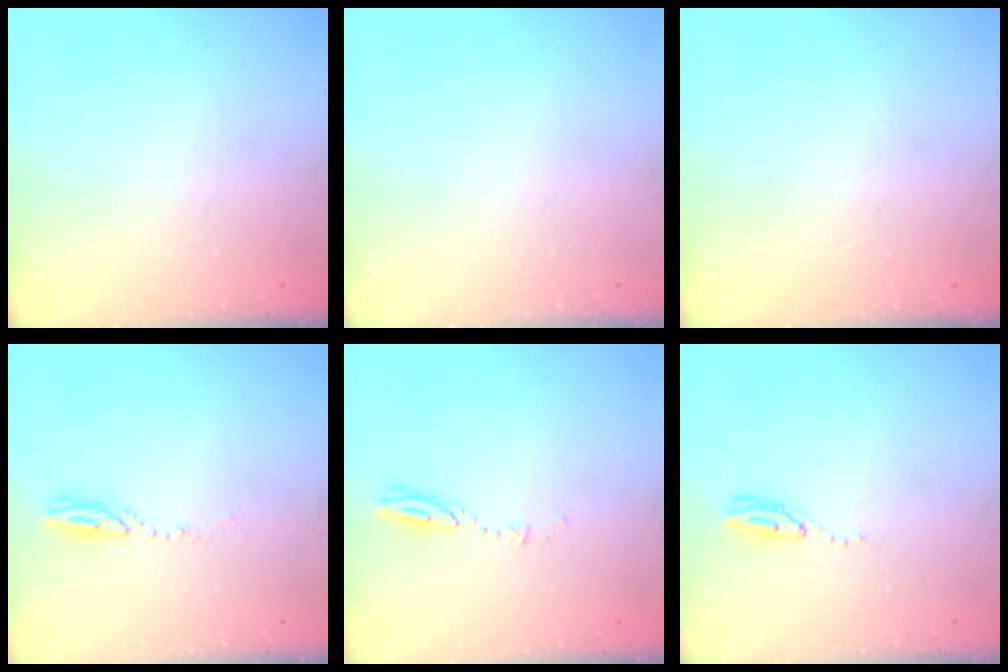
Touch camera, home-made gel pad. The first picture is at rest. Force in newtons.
{"total": 0.0}
{"total": 0.0}
{"total": 3.3, "press": 3.3, "slide": 0.8}
{"total": 3.2, "press": 3.2, "slide": 0.3}
{"total": 3.8, "press": 3.8, "slide": 0.2}